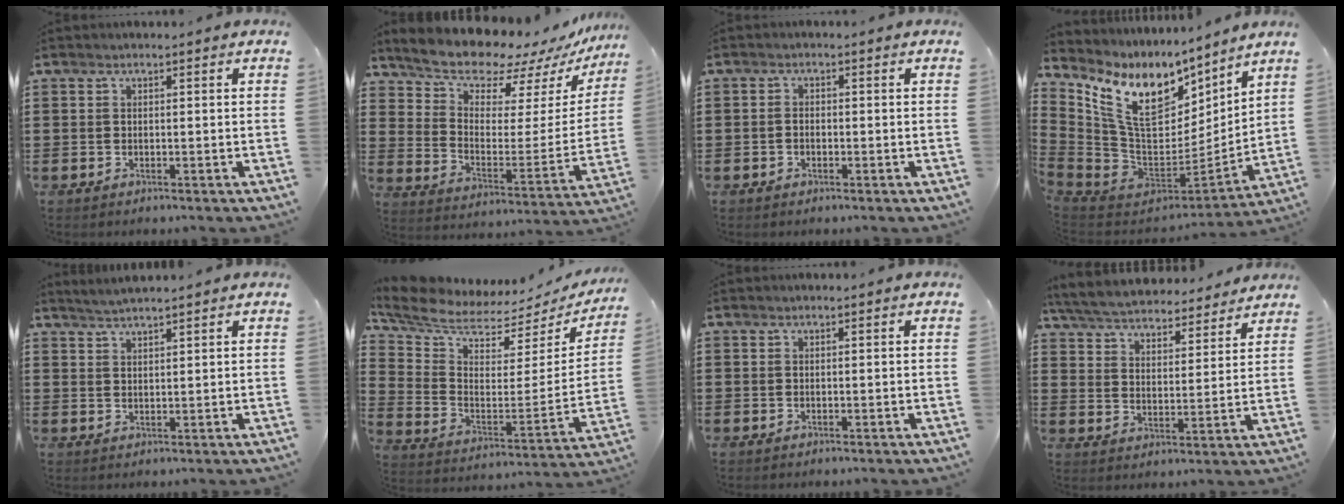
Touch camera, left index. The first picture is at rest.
{"total": 9.7, "force": [9.1, 2.5, 2.2], "torque": [-0.070, -0.077, 0.157]}
{"total": 1.1, "force": [-0.5, 0.8, 0.7], "torque": [-0.016, 0.002, -0.010]}
{"total": 14.0, "force": [7.5, 7.7, 9.0], "torque": [-0.214, -0.042, 0.139]}
{"total": 1.8, "force": [1.8, -0.4, 0.3], "torque": [-0.009, 0.001, 0.035]}
{"total": 5.3, "force": [5.0, 1.3, 1.2], "torque": [-0.058, -0.056, 0.083]}
{"total": 0.0}
{"total": 5.4, "force": [5.3, 0.4, 0.8], "torque": [-0.043, -0.035, 0.089]}